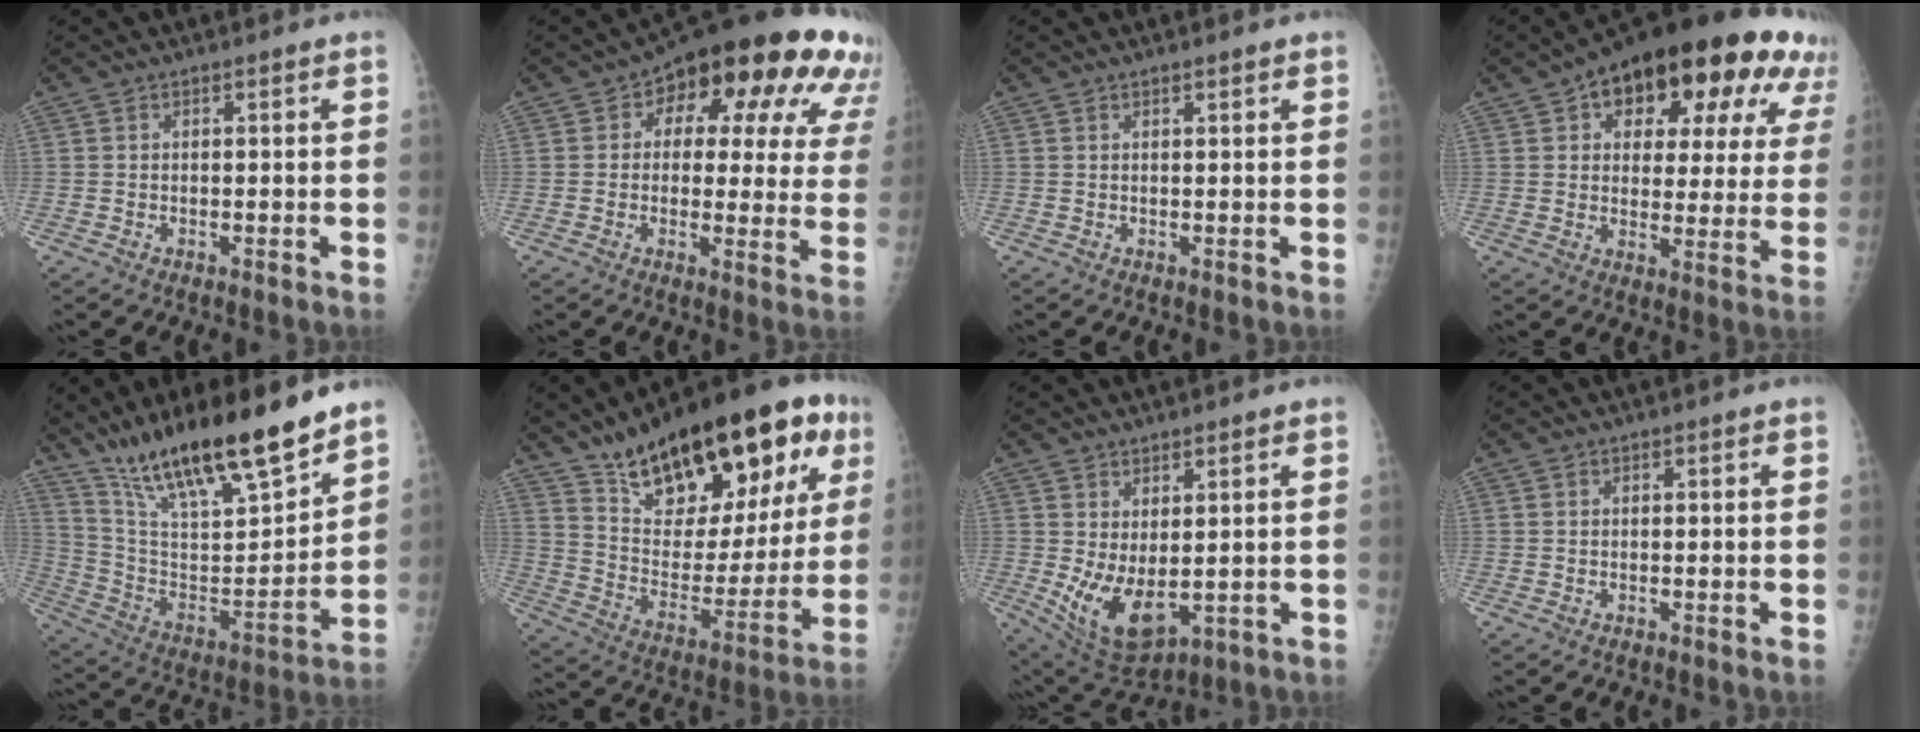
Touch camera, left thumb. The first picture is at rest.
{"total": 21.7, "force": [9.6, 10.9, 16.2], "torque": [-0.167, 0.006, 0.113]}
{"total": 1.0, "force": [0.7, 0.2, 0.6], "torque": [-0.005, 0.000, 0.010]}
{"total": 24.6, "force": [12.6, 12.0, 17.3], "torque": [-0.199, 0.011, 0.168]}
{"total": 24.8, "force": [18.5, 5.4, 15.6], "torque": [-0.245, -0.073, 0.327]}
{"total": 30.9, "force": [17.2, 12.4, 22.4], "torque": [-0.311, -0.032, 0.277]}
{"total": 10.1, "force": [0.5, 5.3, 8.6], "torque": [-0.141, -0.022, 0.035]}
{"total": 0.0}